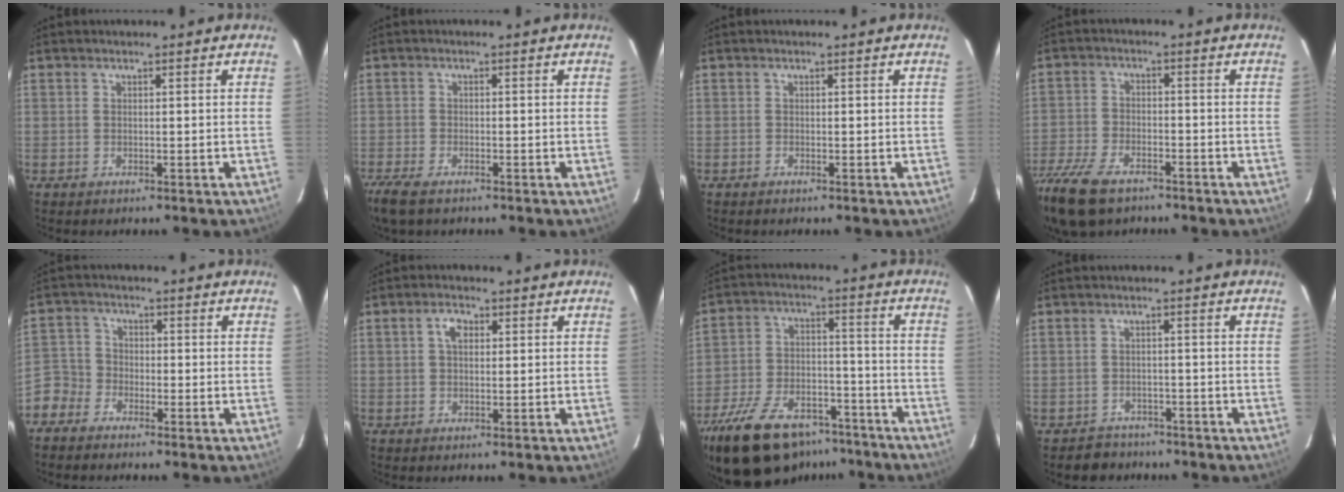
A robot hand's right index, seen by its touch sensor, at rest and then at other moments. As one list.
[{"total": 6.5, "force": [-4.8, 2.3, 3.6], "torque": [-0.099, -0.024, -0.096]}, {"total": 0.0}, {"total": 15.0, "force": [-10.5, 7.4, 7.8], "torque": [-0.203, -0.029, -0.198]}, {"total": 5.2, "force": [-3.7, 3.7, 0.5], "torque": [-0.014, 0.015, -0.086]}, {"total": 2.9, "force": [0.8, 1.9, 2.1], "torque": [-0.039, 0.011, 0.014]}, {"total": 24.3, "force": [-17.4, 11.5, 12.5], "torque": [-0.266, -0.008, -0.268]}, {"total": 4.5, "force": [-3.2, 3.1, -0.5], "torque": [0.002, 0.026, -0.049]}]